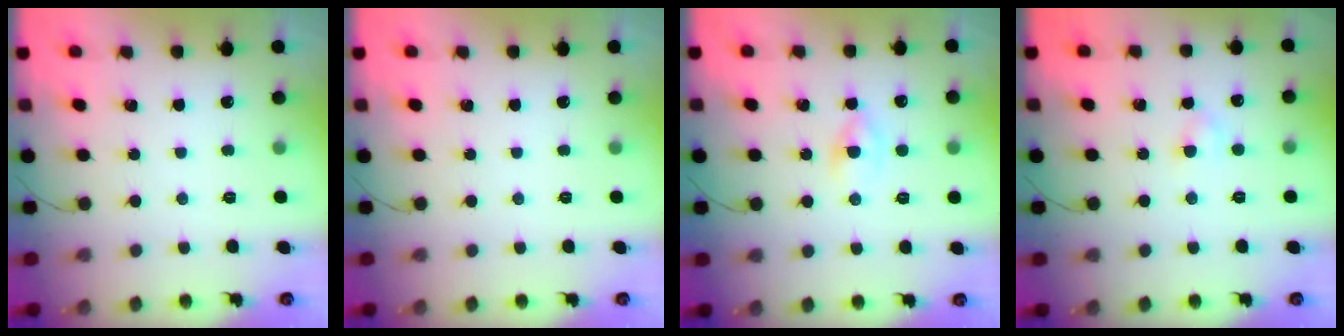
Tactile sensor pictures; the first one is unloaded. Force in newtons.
{"total": 0.0}
{"total": 1.8, "press": 1.5, "slide": 1.0}
{"total": 2.9, "press": 2.7, "slide": 1.1}